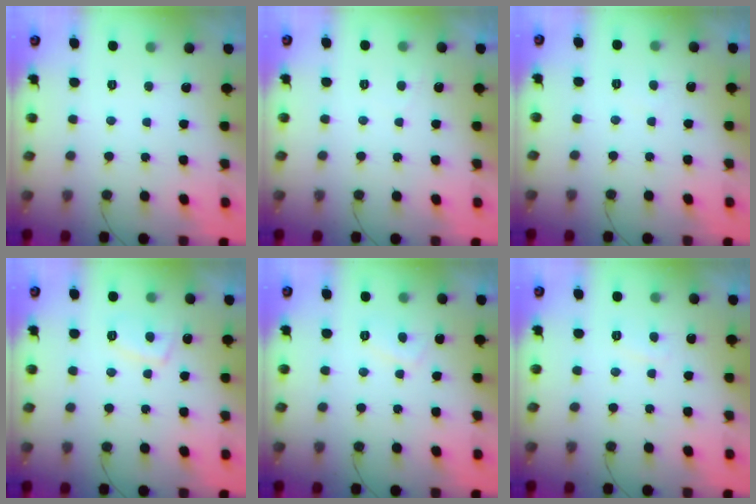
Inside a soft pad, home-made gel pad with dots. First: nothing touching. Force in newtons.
{"total": 0.5, "press": 0.1, "slide": 0.5}
{"total": 2.1, "press": 2.1, "slide": 0.2}
{"total": 5.4, "press": 5.4, "slide": 1.0}
{"total": 2.9, "press": 2.8, "slide": 0.9}
{"total": 1.8, "press": 1.7, "slide": 0.6}